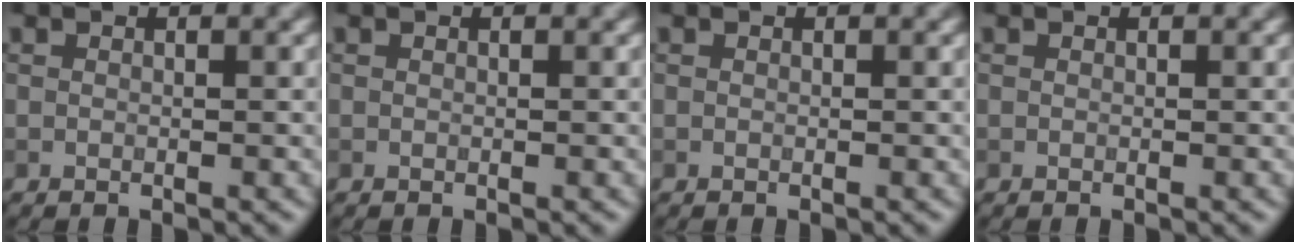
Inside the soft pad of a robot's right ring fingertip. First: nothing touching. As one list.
[{"total": 0.0}, {"total": 0.0}, {"total": 0.0}]